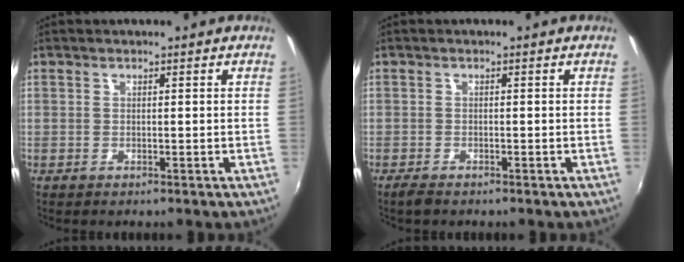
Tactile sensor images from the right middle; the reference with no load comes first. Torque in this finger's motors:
{"motor_torque": [0.15, -0.14, 0.01, 0.02]}